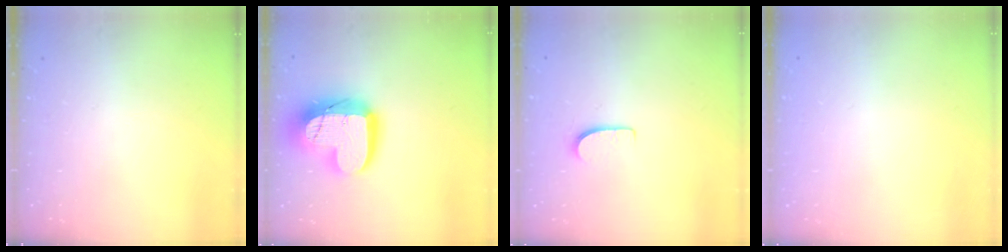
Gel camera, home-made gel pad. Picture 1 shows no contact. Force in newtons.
{"total": 20.6, "press": 20.6, "slide": 1.5}
{"total": 5.1, "press": 5.1, "slide": 0.5}
{"total": 0.0}